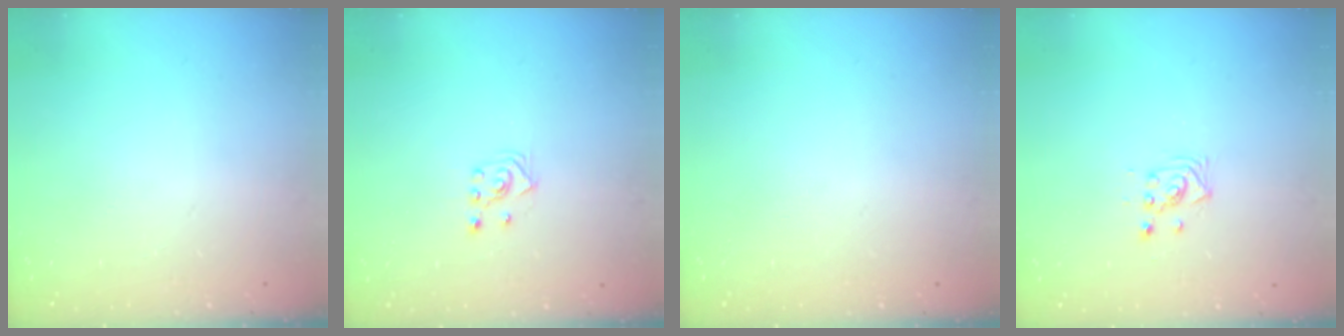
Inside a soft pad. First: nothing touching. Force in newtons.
{"total": 3.1, "press": 3.0, "slide": 0.7}
{"total": 0.0}
{"total": 3.3, "press": 3.3, "slide": 0.4}